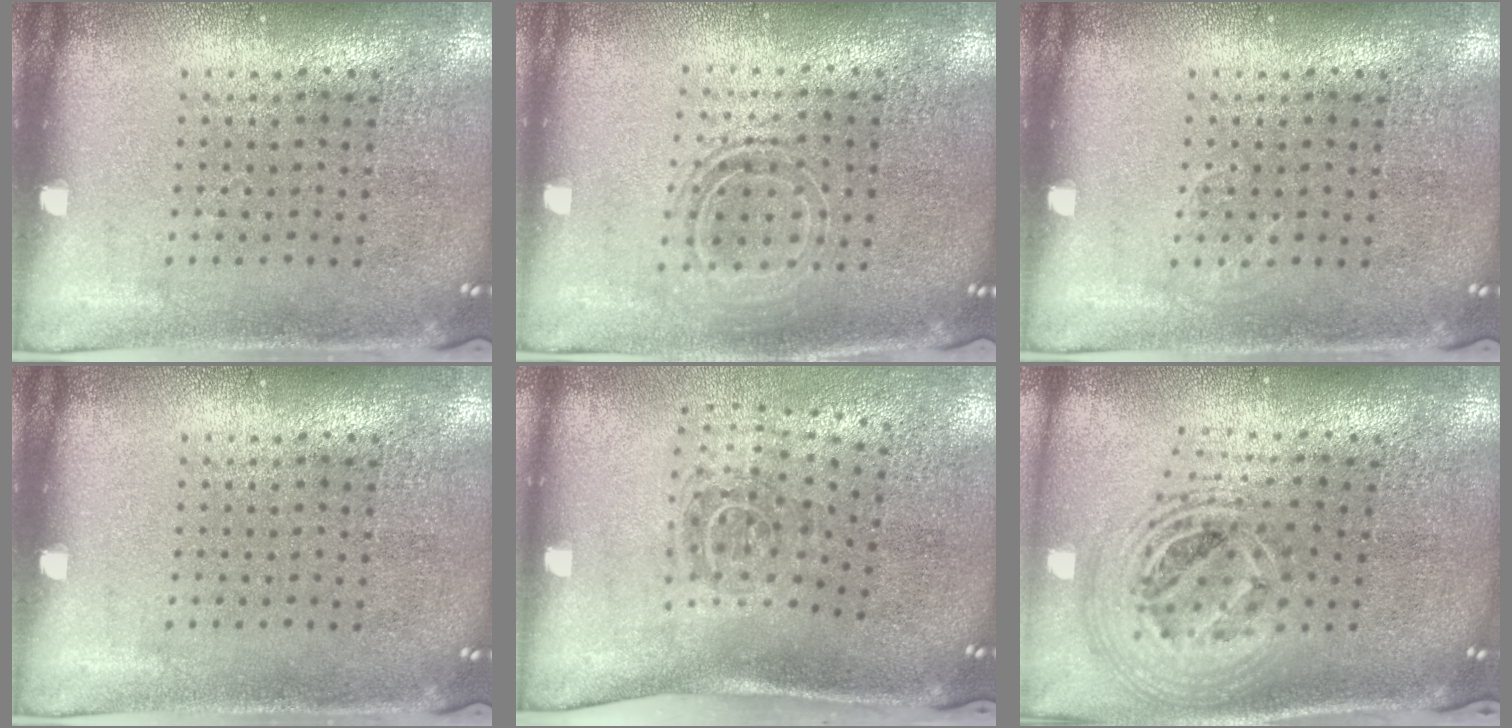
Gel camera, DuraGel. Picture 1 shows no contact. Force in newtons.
{"total": 1.5, "press": 1.2, "slide": 0.9}
{"total": 0.7, "press": 0.7, "slide": 0.1}
{"total": 0.0}
{"total": 1.8, "press": 1.2, "slide": 1.4}
{"total": 2.4, "press": 1.8, "slide": 1.6}